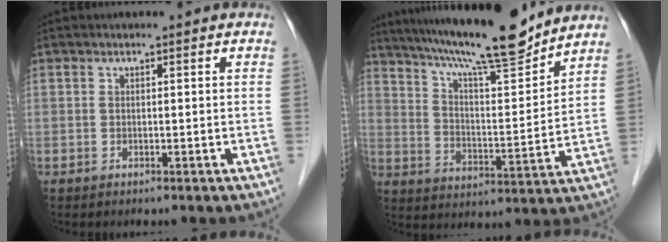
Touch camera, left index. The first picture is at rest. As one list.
[{"total": 18.0, "force": [15.5, 0.9, 9.0], "torque": [-0.151, 0.005, 0.247]}]